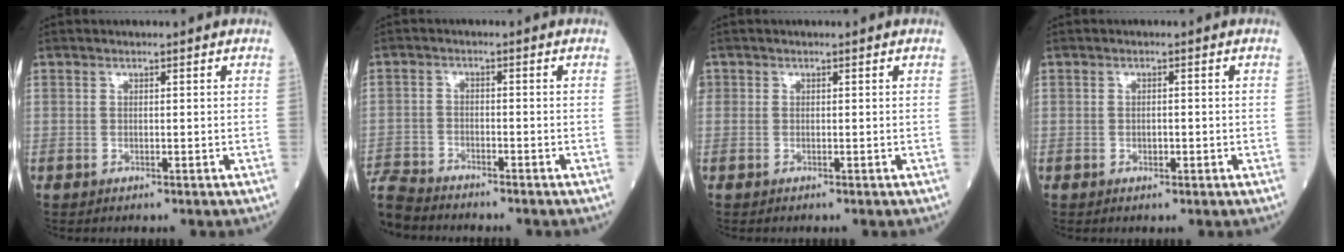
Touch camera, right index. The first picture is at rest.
{"total": 8.9, "force": [-8.3, 2.4, 2.2], "torque": [-0.059, -0.007, -0.149]}
{"total": 1.7, "force": [-0.1, 1.6, 0.8], "torque": [-0.042, 0.013, 0.001]}
{"total": 1.5, "force": [-0.3, 1.1, 1.1], "torque": [-0.030, 0.004, -0.002]}